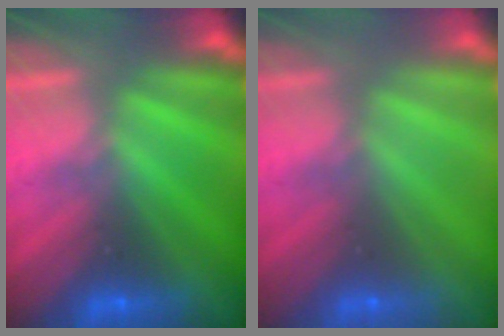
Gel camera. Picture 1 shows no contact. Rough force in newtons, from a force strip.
{"total": 3.3}